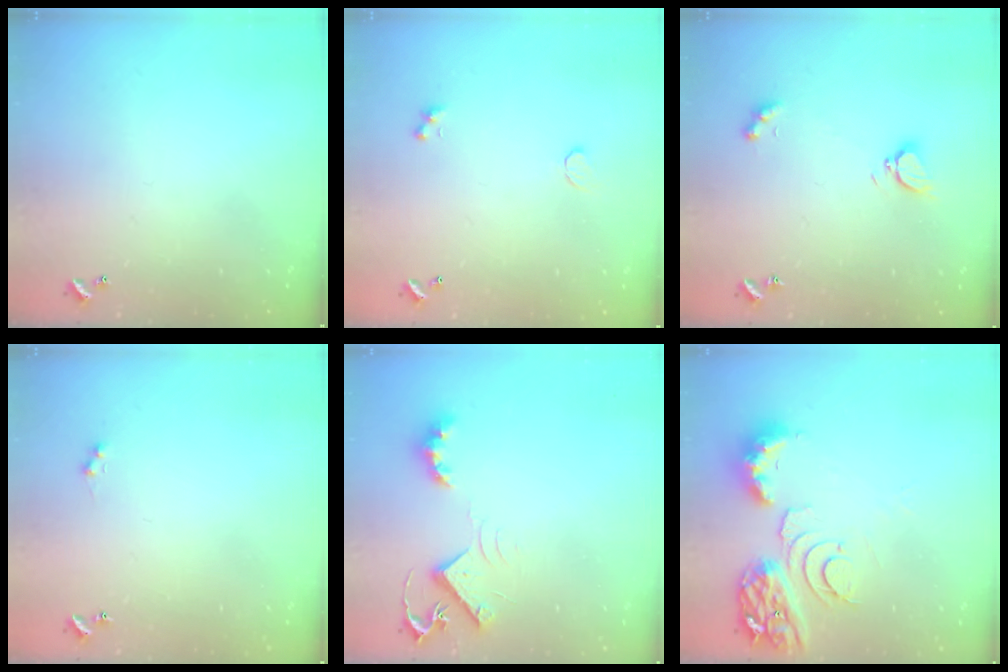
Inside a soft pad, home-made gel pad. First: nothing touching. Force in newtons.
{"total": 0.8, "press": 0.7, "slide": 0.4}
{"total": 3.6, "press": 3.5, "slide": 0.7}
{"total": 1.0, "press": 0.9, "slide": 0.4}
{"total": 8.2, "press": 8.2, "slide": 0.5}
{"total": 10.1, "press": 10.0, "slide": 1.2}